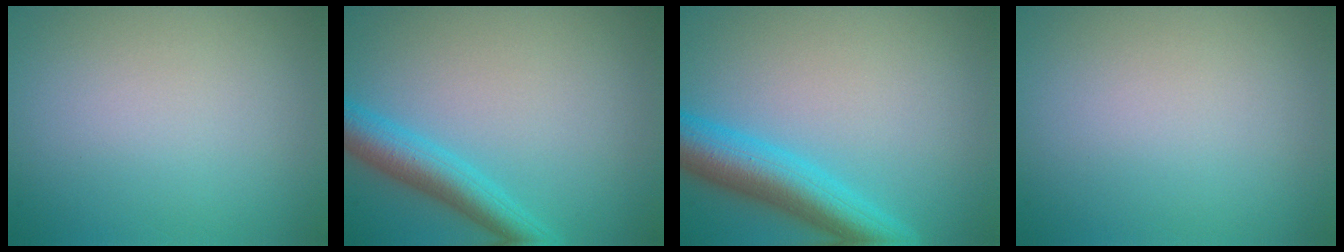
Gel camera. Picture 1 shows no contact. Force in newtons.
{"total": 4.3, "press": 4.3, "slide": 0.2}
{"total": 6.3, "press": 6.3, "slide": 0.3}
{"total": 0.0}